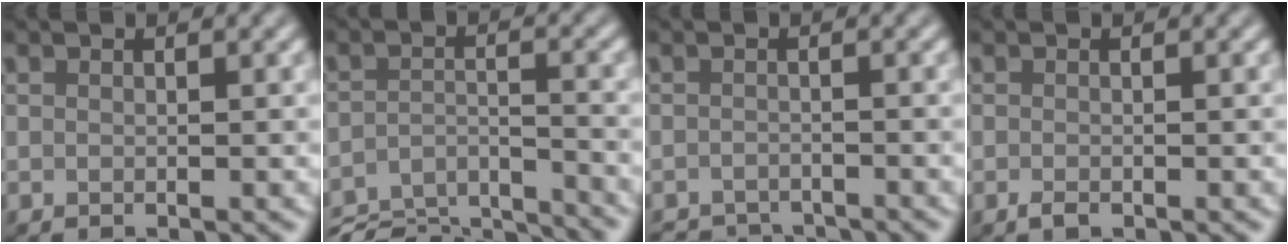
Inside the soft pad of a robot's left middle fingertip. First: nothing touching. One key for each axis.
{"total": 9.1, "fx": -8.6, "fy": 2.0, "fz": 2.3, "tx": -0.039, "ty": -0.011, "tz": -0.140}
{"total": 3.5, "fx": -3.4, "fy": 0.7, "fz": 0.4, "tx": -0.005, "ty": -0.006, "tz": -0.056}
{"total": 0.8, "fx": -0.4, "fy": 0.3, "fz": 0.5, "tx": -0.010, "ty": -0.001, "tz": -0.007}